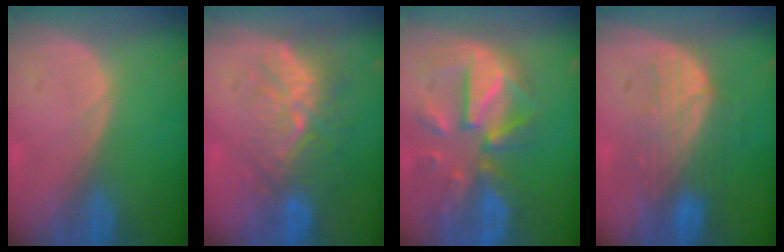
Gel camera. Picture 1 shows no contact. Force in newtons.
{"total": 9.3, "press": 8.6, "slide": 3.4}
{"total": 12.1, "press": 10.6, "slide": 5.9}
{"total": 7.5, "press": 7.5, "slide": 0.3}